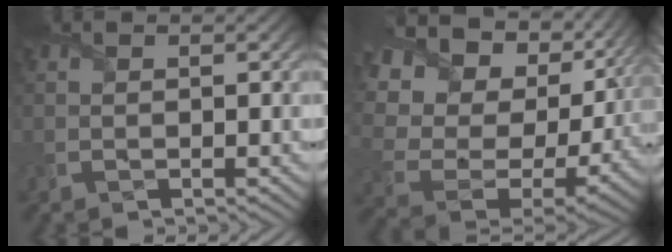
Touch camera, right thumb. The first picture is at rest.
{"total": 16.9, "force": [4.2, 11.4, 11.8], "torque": [-0.266, -0.004, 0.114]}